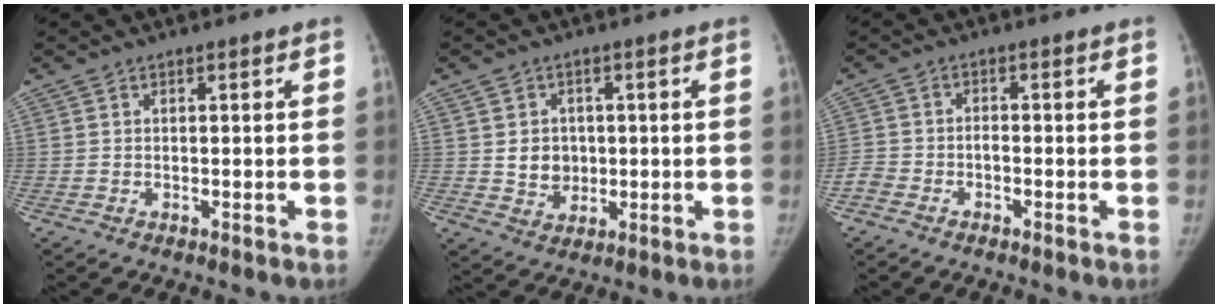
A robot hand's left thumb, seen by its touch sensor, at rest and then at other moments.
{"total": 5.4, "force": [0.4, 4.8, 2.4], "torque": [-0.010, -0.002, 0.014]}
{"total": 3.2, "force": [-2.0, 1.9, 1.5], "torque": [-0.031, 0.019, -0.039]}